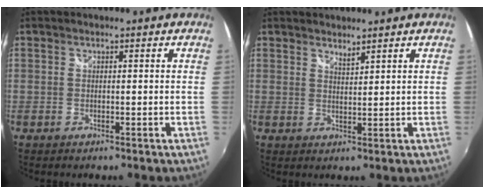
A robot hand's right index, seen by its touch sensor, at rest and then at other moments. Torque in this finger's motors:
{"motor_torque": [-0.09, 0.18, -0.06, 0.00]}